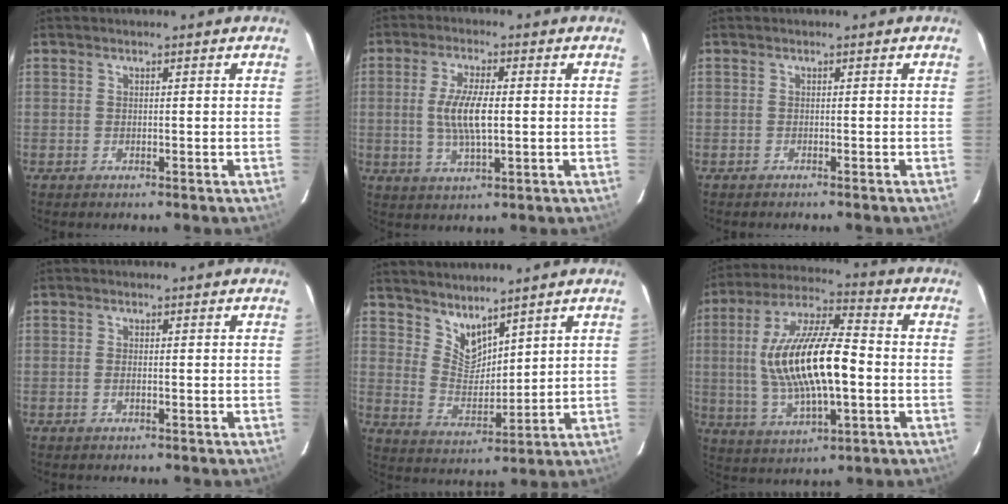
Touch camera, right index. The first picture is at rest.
{"total": 7.6, "force": [0.0, 2.1, 7.3], "torque": [-0.145, -0.002, 0.002]}
{"total": 0.5, "force": [-0.5, -0.2, 0.1], "torque": [0.005, -0.005, -0.007]}
{"total": 0.8, "force": [-0.3, 0.4, 0.7], "torque": [-0.015, 0.001, -0.006]}
{"total": 6.8, "force": [5.7, 2.6, 2.6], "torque": [-0.040, -0.005, 0.116]}
{"total": 19.1, "force": [-0.8, 6.5, 18.0], "torque": [-0.348, 0.008, -0.009]}